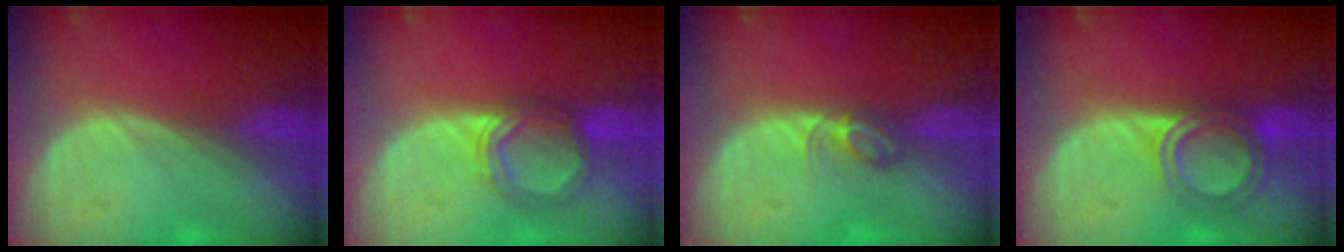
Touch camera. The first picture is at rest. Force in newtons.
{"total": 5.5, "press": 5.2, "slide": 1.7}
{"total": 2.8, "press": 2.8, "slide": 0.4}
{"total": 5.8, "press": 5.3, "slide": 2.4}